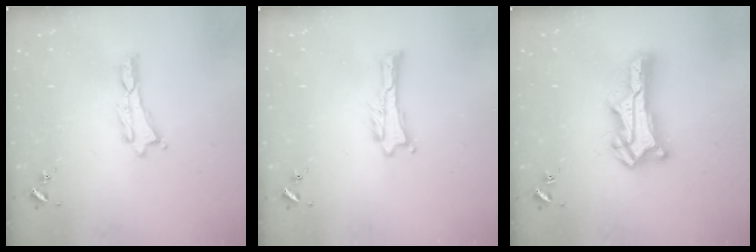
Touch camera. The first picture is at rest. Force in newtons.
{"total": 0.0}
{"total": 9.2, "press": 9.2, "slide": 1.0}